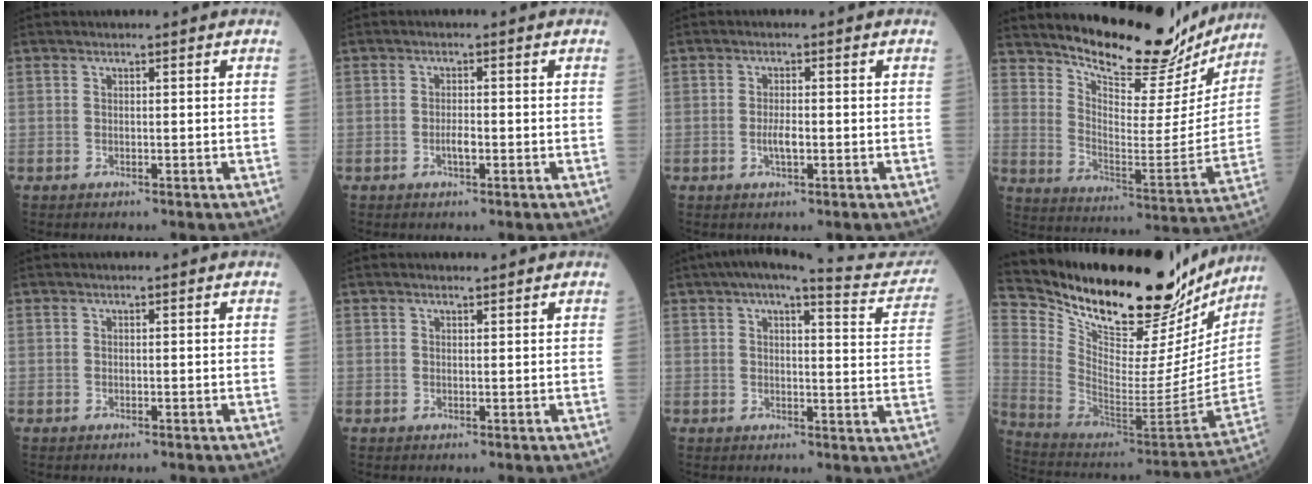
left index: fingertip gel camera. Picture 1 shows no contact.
{"total": 1.6, "force": [-0.5, 0.4, 1.4], "torque": [-0.029, 0.001, -0.009]}
{"total": 2.0, "force": [-0.5, 0.5, 1.9], "torque": [-0.040, 0.000, -0.008]}
{"total": 20.2, "force": [18.2, 5.2, 7.3], "torque": [-0.109, -0.038, 0.254]}
{"total": 0.0}
{"total": 1.0, "force": [0.9, 0.2, 0.3], "torque": [-0.012, 0.005, 0.016]}
{"total": 15.4, "force": [13.5, 2.4, 6.9], "torque": [-0.083, 0.001, 0.148]}
{"total": 31.4, "force": [26.3, 8.8, 14.7], "torque": [-0.258, -0.052, 0.384]}